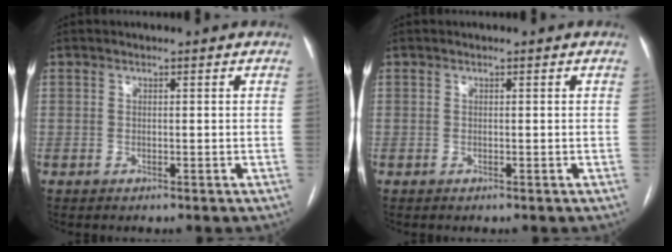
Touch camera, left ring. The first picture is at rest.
{"total": 0.0}